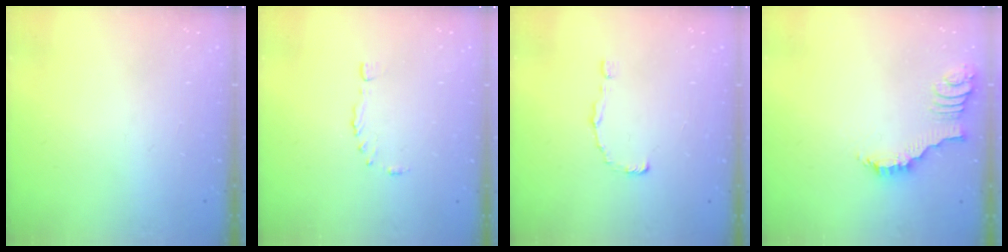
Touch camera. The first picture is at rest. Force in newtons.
{"total": 4.2, "press": 4.1, "slide": 0.5}
{"total": 0.0}
{"total": 2.2, "press": 2.2, "slide": 0.4}